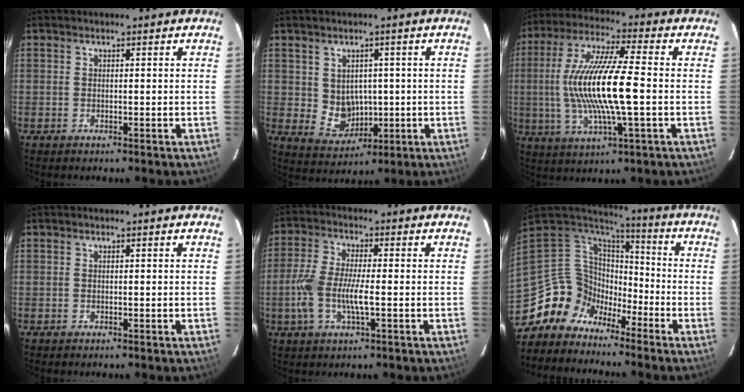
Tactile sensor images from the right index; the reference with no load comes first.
{"total": 6.2, "force": [0.3, 5.6, 2.7], "torque": [-0.054, 0.002, 0.025]}
{"total": 16.8, "force": [-1.0, 2.5, 16.6], "torque": [-0.323, -0.002, -0.018]}
{"total": 0.0}
{"total": 8.6, "force": [-1.9, 2.3, 8.1], "torque": [-0.175, -0.002, -0.039]}
{"total": 11.2, "force": [-9.0, 6.6, 1.1], "torque": [-0.038, 0.039, -0.179]}